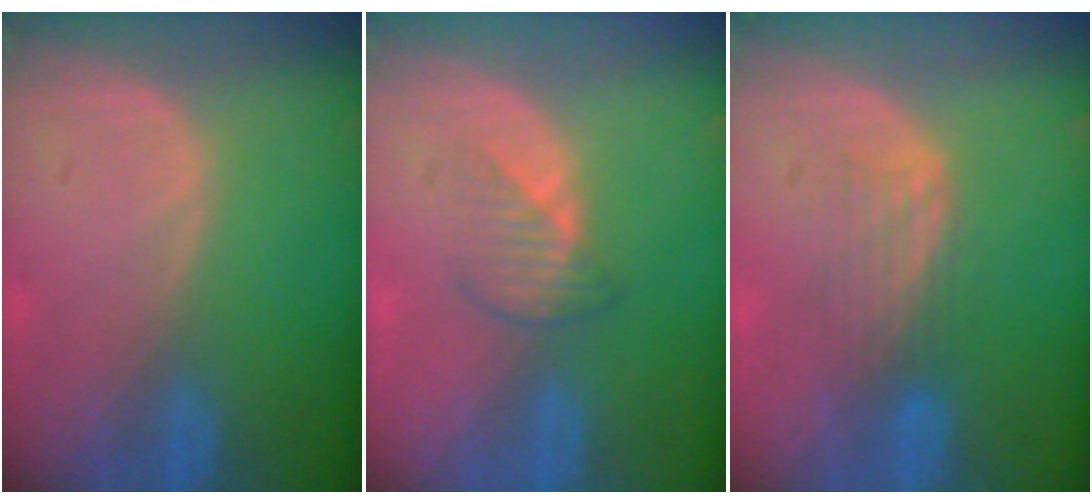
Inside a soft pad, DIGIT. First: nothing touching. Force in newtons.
{"total": 3.0, "press": 2.9, "slide": 0.7}
{"total": 4.2, "press": 3.5, "slide": 2.4}